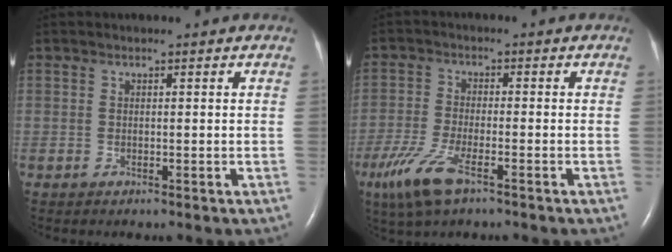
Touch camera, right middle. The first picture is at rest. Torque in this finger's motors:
{"motor_torque": [0.71, -0.56, 0.19, 0.08]}